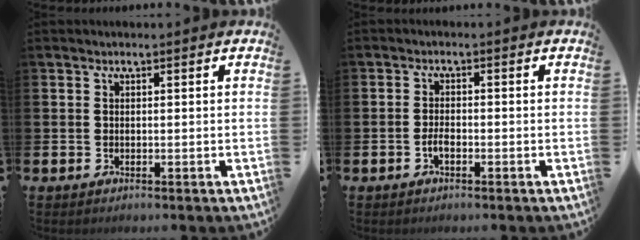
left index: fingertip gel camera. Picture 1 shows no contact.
{"total": 1.7, "force": [-0.9, 0.7, 1.3], "torque": [-0.019, -0.002, -0.018]}